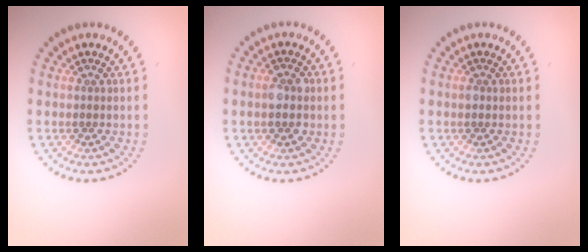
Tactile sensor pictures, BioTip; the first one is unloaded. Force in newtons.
{"total": 2.2, "press": 2.2, "slide": 0.2}
{"total": 0.5, "press": 0.5, "slide": 0.1}